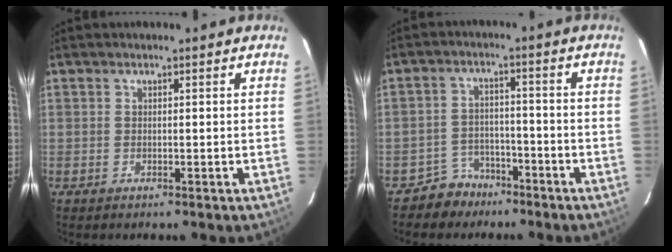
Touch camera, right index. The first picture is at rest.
{"total": 5.9, "force": [-4.5, 3.8, 0.2], "torque": [-0.017, 0.024, -0.072]}